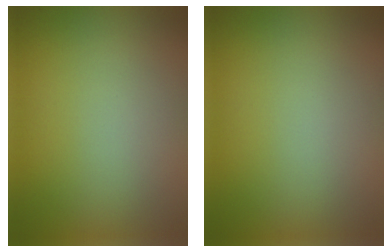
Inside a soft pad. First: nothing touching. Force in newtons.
{"total": 0.0}